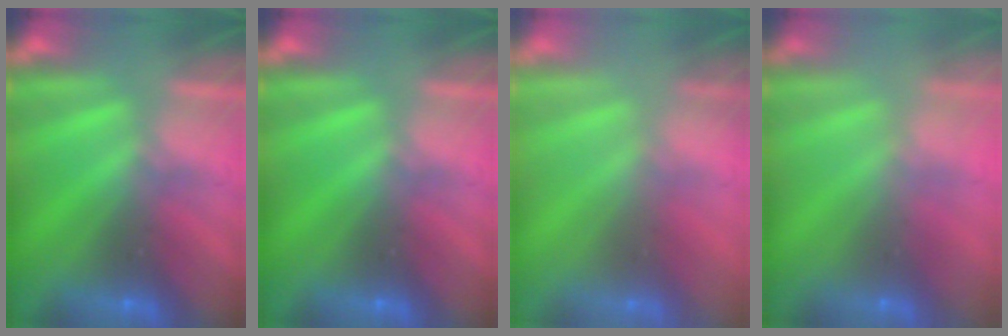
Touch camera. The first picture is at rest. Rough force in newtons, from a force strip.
{"total": 0.0}
{"total": 2.8}
{"total": 2.8}